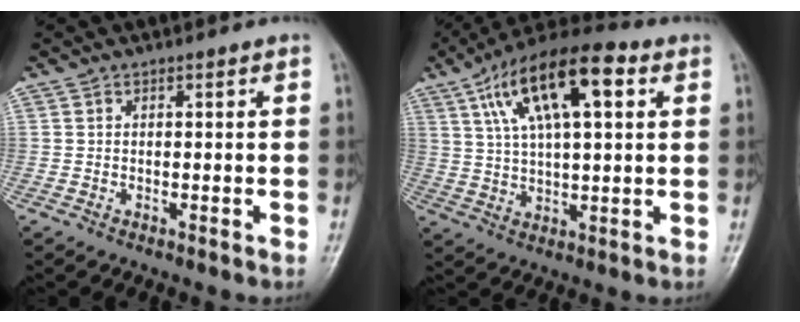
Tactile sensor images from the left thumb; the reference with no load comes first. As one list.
[{"total": 17.2, "force": [6.7, 6.8, 14.3], "torque": [-0.235, 0.010, 0.108]}]